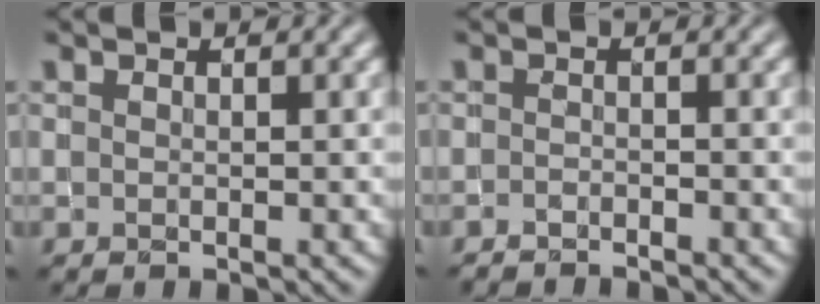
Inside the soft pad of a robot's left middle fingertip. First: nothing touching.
{"total": 1.7, "force": [-1.7, 0.1, 0.3], "torque": [-0.002, -0.006, -0.028]}